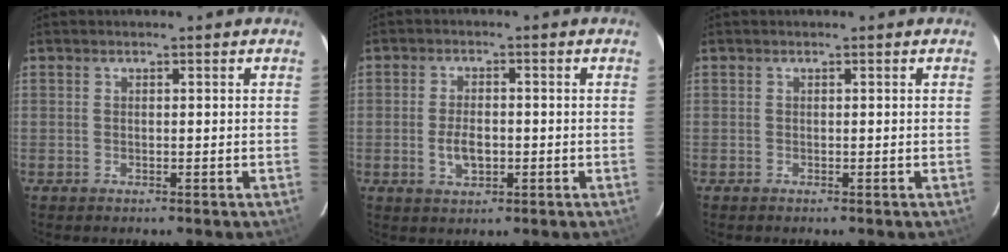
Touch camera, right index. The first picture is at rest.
{"total": 4.6, "force": [-1.1, 2.6, 3.7], "torque": [-0.074, -0.002, -0.017]}
{"total": 0.0}